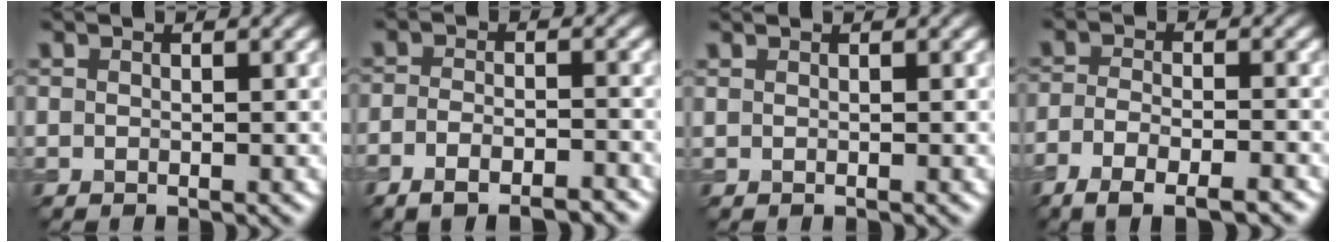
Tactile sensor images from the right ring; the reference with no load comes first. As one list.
[{"total": 4.9, "force": [-3.5, 1.6, 3.0], "torque": [-0.045, -0.003, -0.051]}, {"total": 1.0, "force": [0.6, 0.5, 0.7], "torque": [-0.008, 0.001, -0.001]}, {"total": 6.3, "force": [-4.3, 2.0, 4.2], "torque": [-0.072, -0.015, -0.076]}]